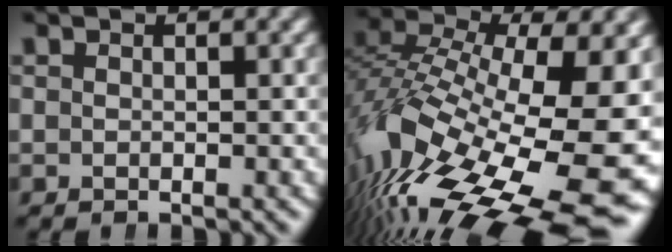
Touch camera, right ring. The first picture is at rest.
{"total": 17.2, "force": [-4.9, 9.4, 13.4], "torque": [-0.248, -0.071, -0.030]}